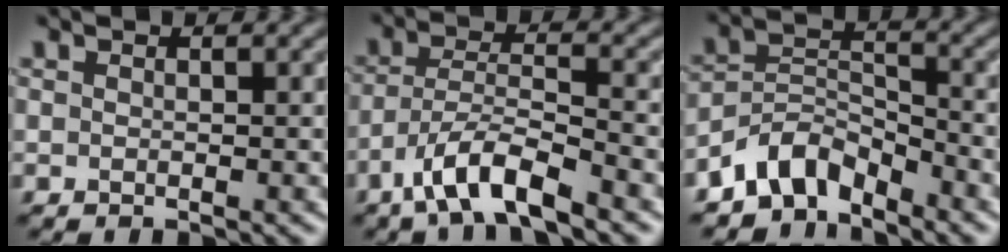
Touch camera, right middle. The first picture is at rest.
{"total": 5.6, "force": [-3.8, 1.2, 3.9], "torque": [-0.070, 0.003, -0.075]}
{"total": 4.8, "force": [-3.8, 2.3, 1.7], "torque": [-0.022, 0.006, -0.083]}